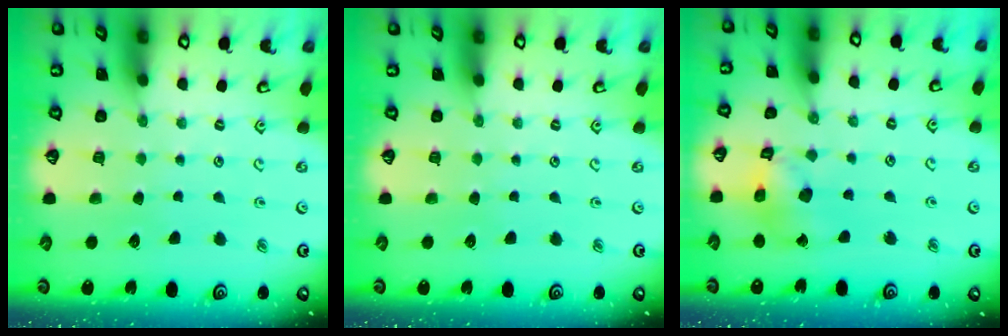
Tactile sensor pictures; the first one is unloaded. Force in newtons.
{"total": 0.0}
{"total": 10.7, "press": 10.7, "slide": 1.1}